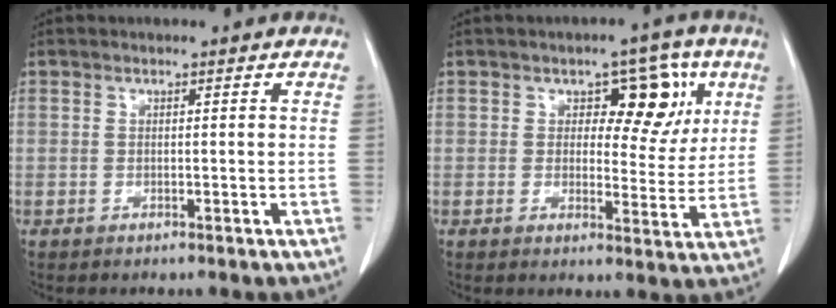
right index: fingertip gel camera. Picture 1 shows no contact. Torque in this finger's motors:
{"motor_torque": [0.38, 0.37, 0.12, 0.04]}